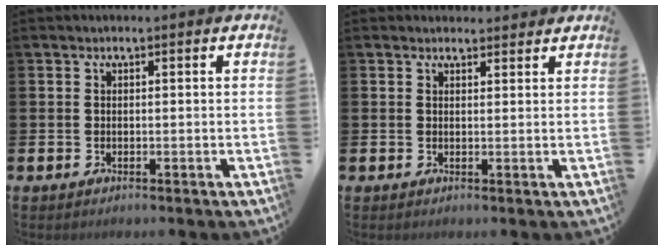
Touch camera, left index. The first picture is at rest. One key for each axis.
{"total": 1.5, "fx": 1.5, "fy": 0.4, "fz": -0.1, "tx": 0.008, "ty": -0.004, "tz": 0.025}